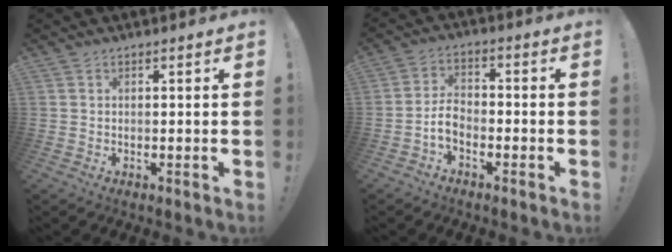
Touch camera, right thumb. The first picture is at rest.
{"total": 5.6, "force": [-3.1, 3.2, 3.4], "torque": [-0.071, 0.005, -0.054]}